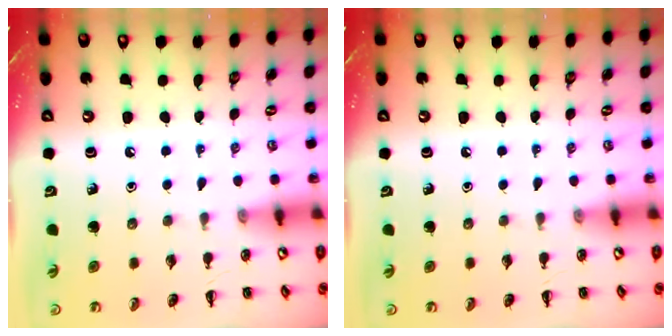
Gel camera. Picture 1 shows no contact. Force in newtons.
{"total": 0.0}